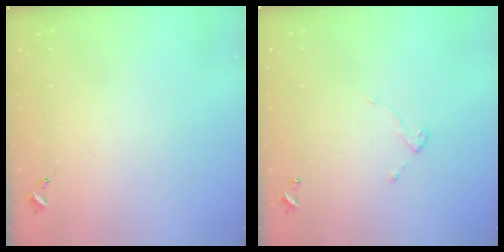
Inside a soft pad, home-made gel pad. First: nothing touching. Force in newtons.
{"total": 5.3, "press": 5.3, "slide": 0.4}